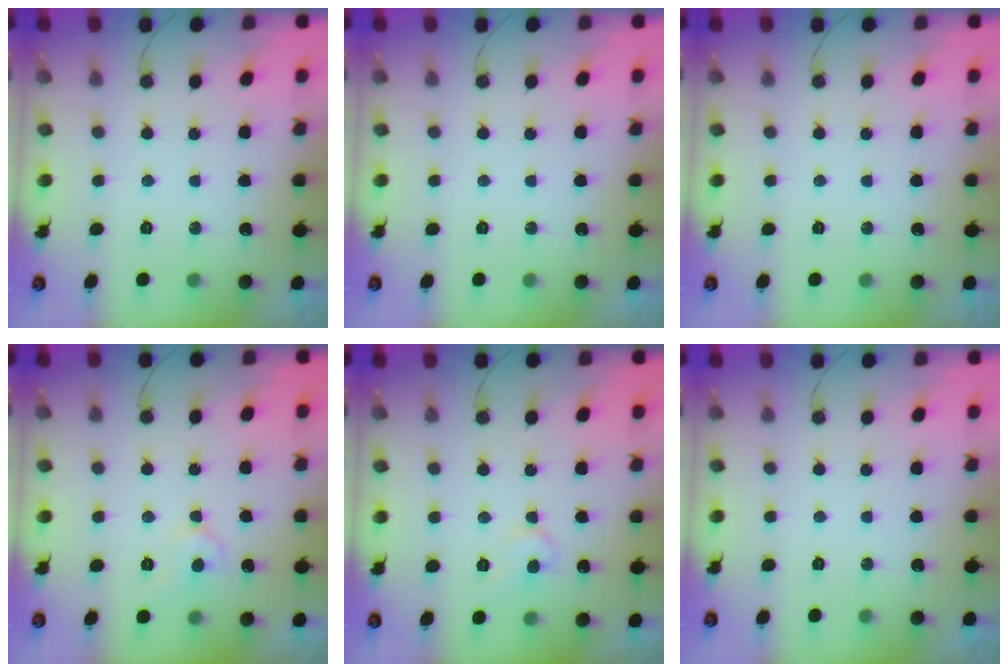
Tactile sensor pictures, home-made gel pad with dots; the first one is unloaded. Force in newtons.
{"total": 0.0}
{"total": 0.0}
{"total": 5.7, "press": 5.6, "slide": 0.6}
{"total": 5.5, "press": 5.5, "slide": 0.3}
{"total": 0.0}